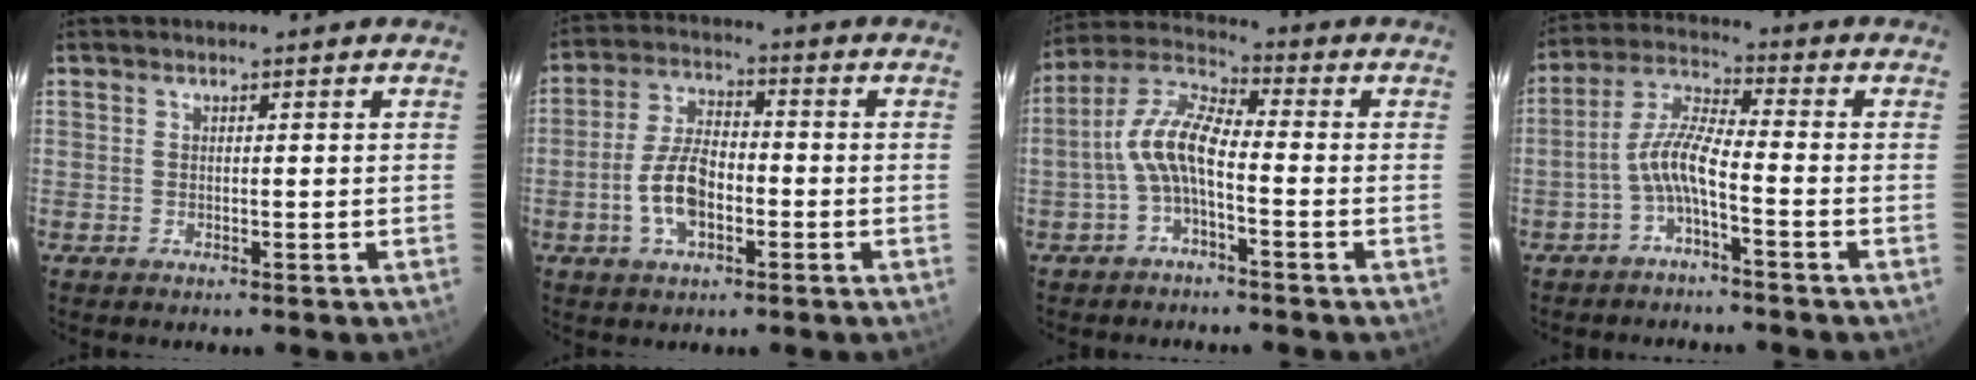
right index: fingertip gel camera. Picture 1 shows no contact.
{"total": 8.7, "force": [-2.8, 4.4, 7.0], "torque": [-0.144, 0.010, -0.048]}
{"total": 8.1, "force": [-2.4, 2.7, 7.3], "torque": [-0.165, 0.019, -0.049]}
{"total": 6.3, "force": [-3.0, 0.8, 5.5], "torque": [-0.132, 0.016, -0.058]}